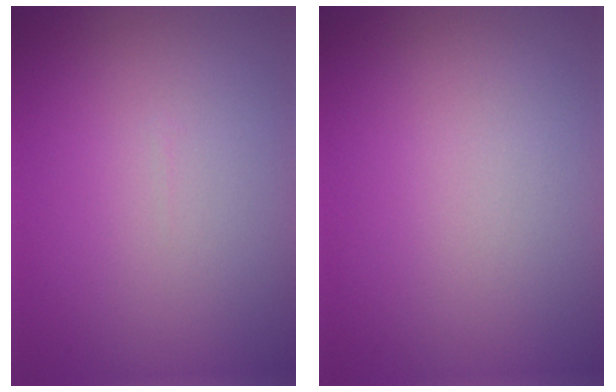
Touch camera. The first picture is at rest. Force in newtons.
{"total": 0.0}